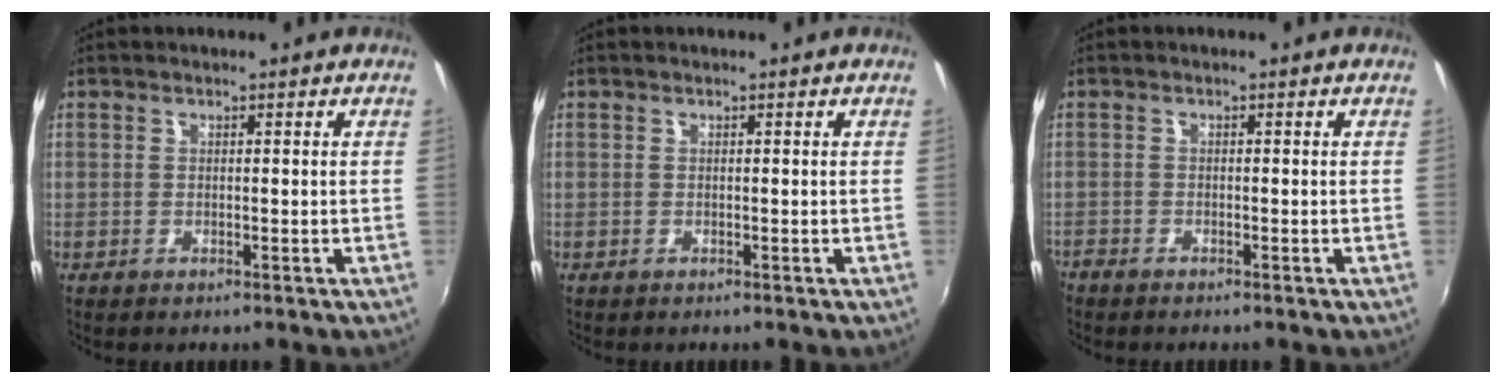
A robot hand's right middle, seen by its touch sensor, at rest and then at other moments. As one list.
[{"total": 0.0}, {"total": 1.4, "force": [-1.3, 0.4, 0.3], "torque": [-0.009, -0.007, -0.028]}]